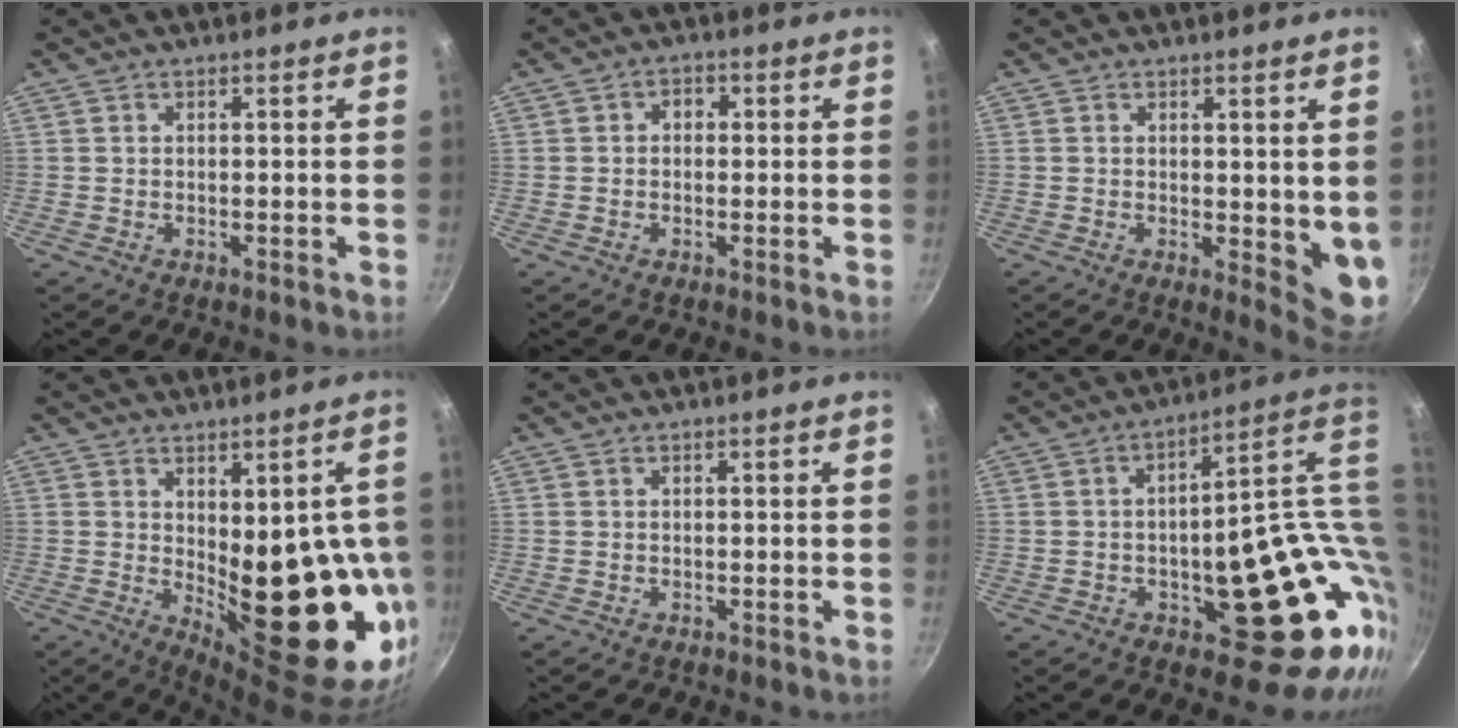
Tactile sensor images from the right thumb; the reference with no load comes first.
{"total": 2.3, "force": [0.2, 1.8, 1.3], "torque": [-0.011, 0.007, -0.001]}
{"total": 6.3, "force": [1.0, 2.7, 5.6], "torque": [-0.065, -0.021, 0.016]}
{"total": 19.8, "force": [-1.2, 8.4, 17.9], "torque": [-0.191, -0.031, 0.006]}
{"total": 0.0}
{"total": 24.7, "force": [2.8, 12.0, 21.4], "torque": [-0.228, 0.000, 0.065]}